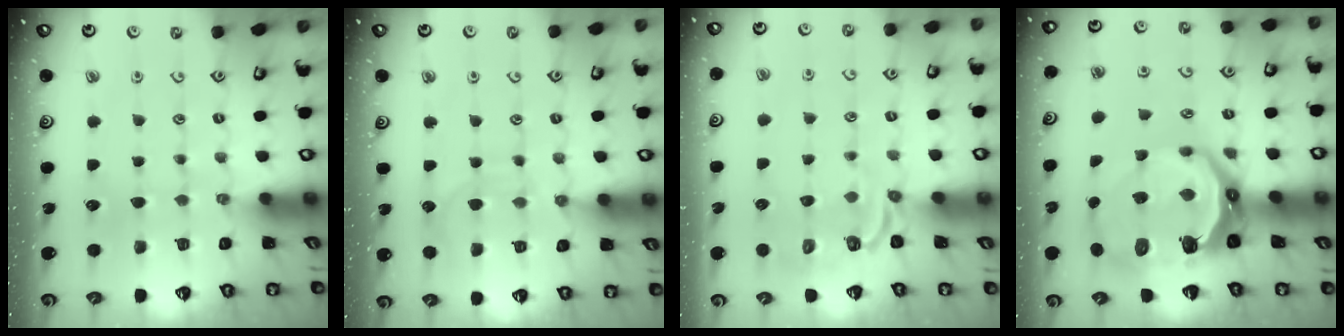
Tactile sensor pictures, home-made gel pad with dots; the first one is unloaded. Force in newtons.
{"total": 7.2, "press": 7.2, "slide": 0.6}
{"total": 3.4, "press": 2.6, "slide": 2.2}
{"total": 15.7, "press": 14.8, "slide": 5.3}